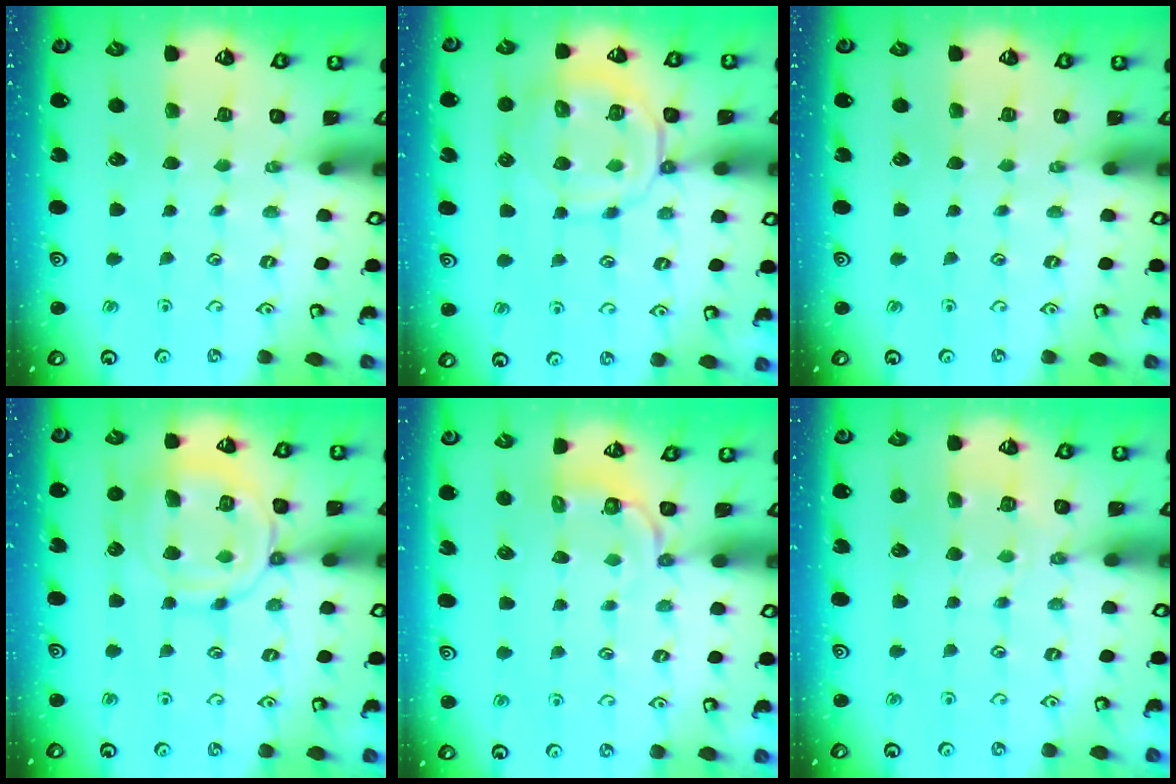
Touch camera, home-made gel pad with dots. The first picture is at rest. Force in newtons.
{"total": 9.4, "press": 9.4, "slide": 1.1}
{"total": 0.0}
{"total": 13.7, "press": 13.7, "slide": 1.3}
{"total": 3.7, "press": 2.7, "slide": 2.5}
{"total": 5.3, "press": 5.2, "slide": 0.6}